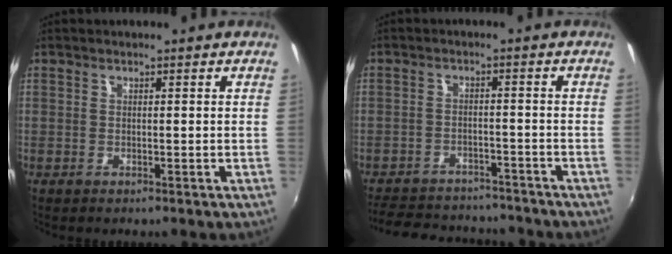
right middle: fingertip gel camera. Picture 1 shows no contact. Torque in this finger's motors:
{"motor_torque": [1.03, -1.11, 0.07, 0.03]}